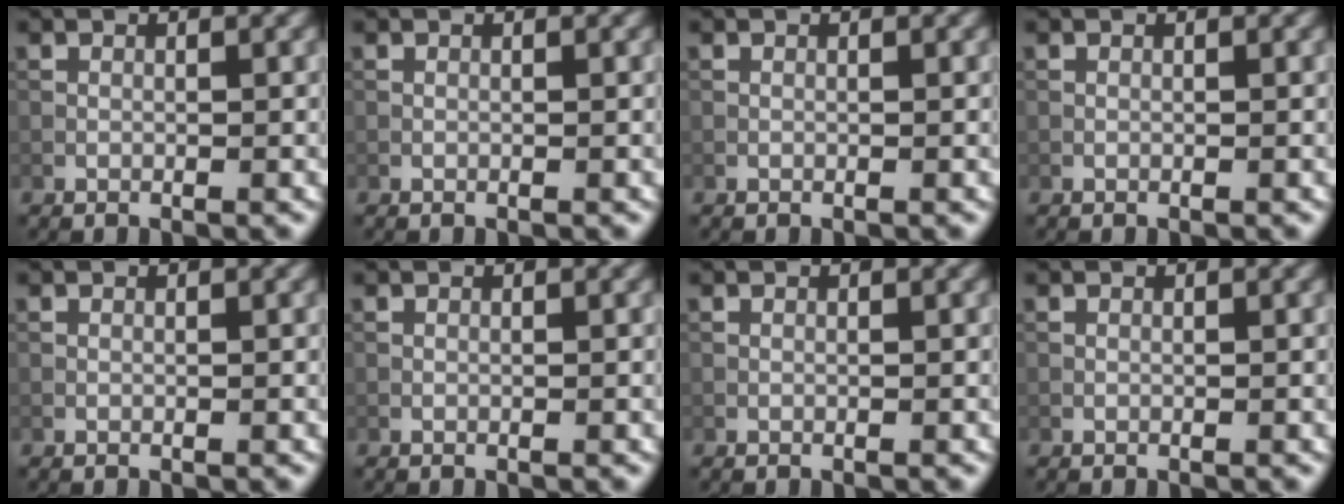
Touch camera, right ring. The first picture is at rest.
{"total": 0.0}
{"total": 0.0}
{"total": 0.0}
{"total": 0.0}
{"total": 0.0}
{"total": 0.0}
{"total": 0.0}